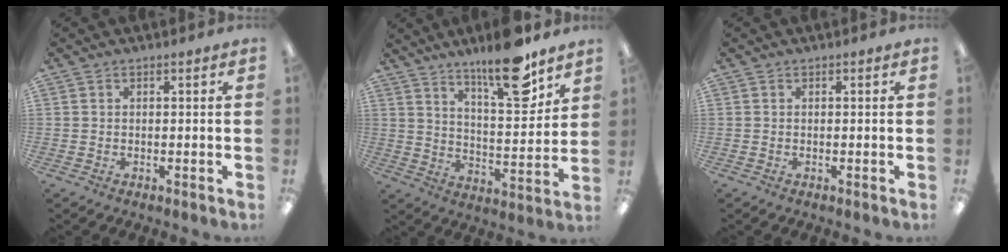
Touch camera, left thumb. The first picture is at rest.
{"total": 16.8, "force": [12.6, 4.5, 10.1], "torque": [-0.149, -0.083, 0.206]}
{"total": 0.0}